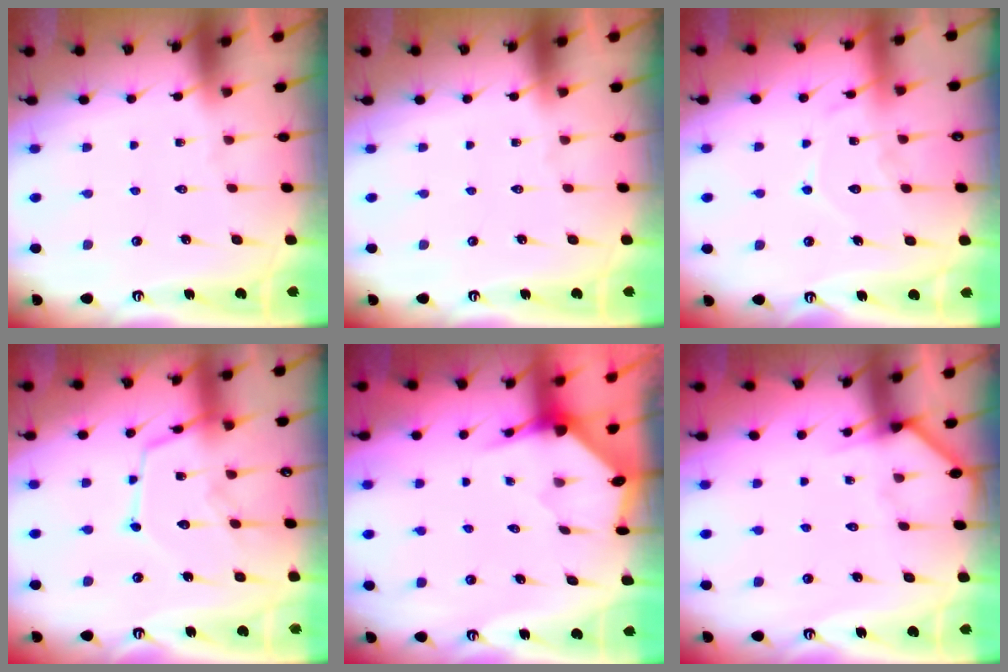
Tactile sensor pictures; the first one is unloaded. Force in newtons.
{"total": 0.0}
{"total": 10.5, "press": 10.4, "slide": 1.0}
{"total": 13.2, "press": 13.1, "slide": 1.2}
{"total": 3.2, "press": 3.2, "slide": 0.3}
{"total": 4.2, "press": 4.2, "slide": 0.3}